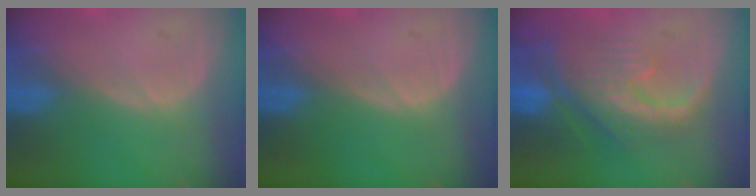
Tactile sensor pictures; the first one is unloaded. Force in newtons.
{"total": 0.0}
{"total": 9.9, "press": 9.0, "slide": 4.1}